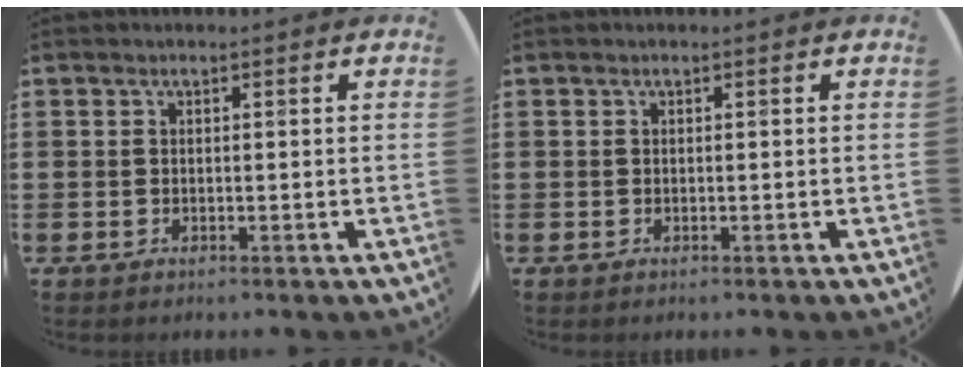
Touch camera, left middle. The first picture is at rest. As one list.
[{"total": 0.0}]